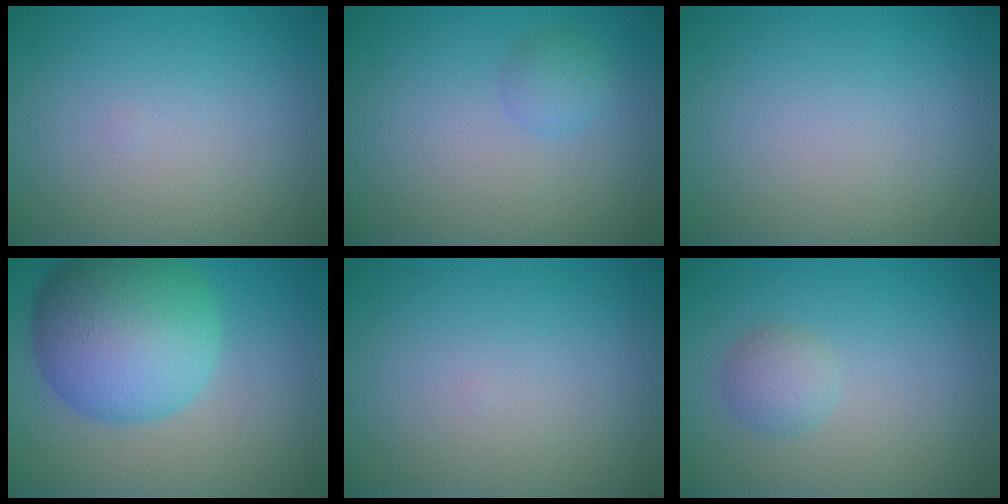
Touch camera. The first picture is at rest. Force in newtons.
{"total": 1.4, "press": 1.3, "slide": 0.2}
{"total": 0.0}
{"total": 10.9, "press": 10.9, "slide": 0.2}
{"total": 0.0}
{"total": 1.8, "press": 1.8, "slide": 0.1}